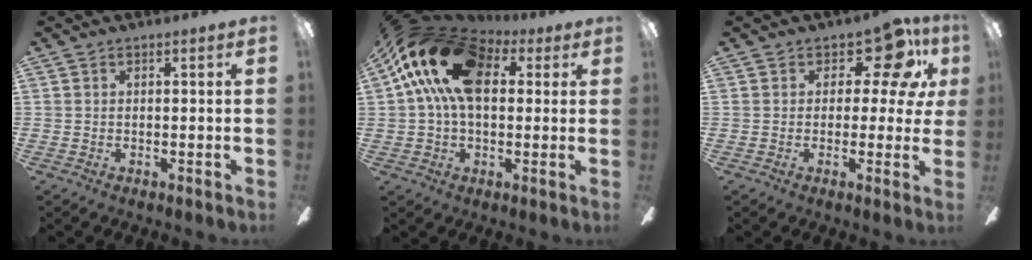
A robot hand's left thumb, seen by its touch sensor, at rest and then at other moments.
{"total": 19.5, "force": [5.5, 12.0, 14.3], "torque": [-0.270, 0.012, 0.096]}
{"total": 10.8, "force": [5.5, 5.9, 7.3], "torque": [-0.101, -0.031, 0.094]}